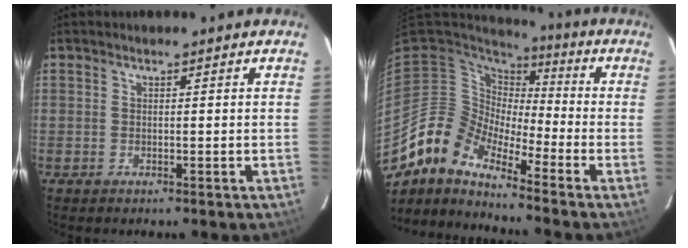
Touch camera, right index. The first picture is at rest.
{"total": 10.2, "force": [-9.0, 3.7, 3.3], "torque": [-0.057, 0.008, -0.192]}